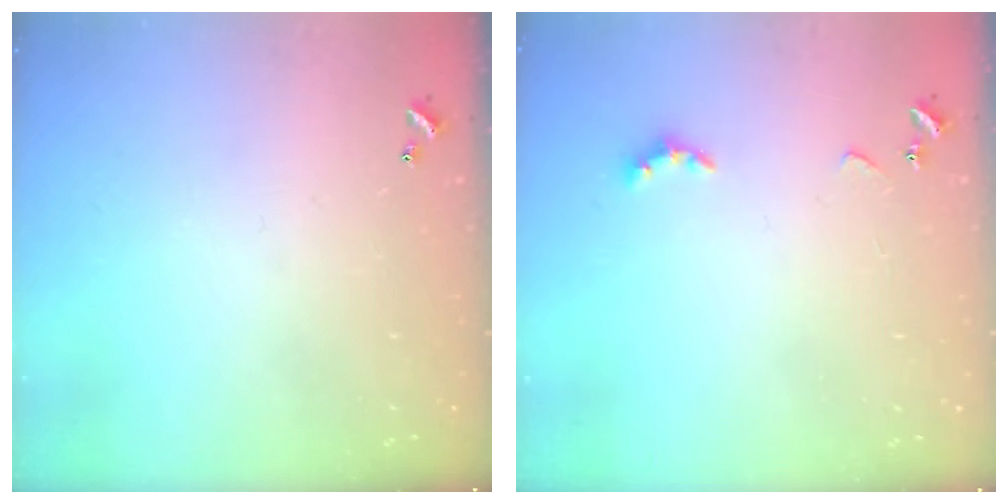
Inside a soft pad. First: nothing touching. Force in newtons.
{"total": 2.9, "press": 2.8, "slide": 0.6}